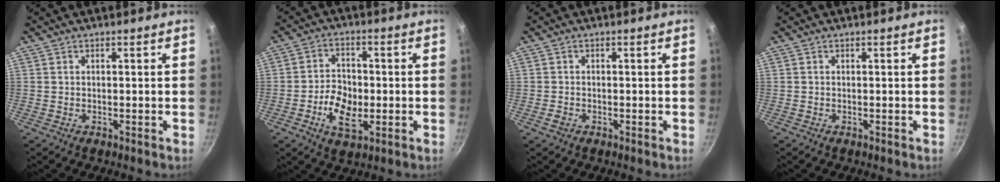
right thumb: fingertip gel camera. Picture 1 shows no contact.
{"total": 8.6, "force": [-2.1, 5.4, 6.3], "torque": [-0.099, 0.013, -0.039]}
{"total": 1.3, "force": [-0.7, 0.9, 0.6], "torque": [-0.014, 0.006, -0.015]}
{"total": 0.0}